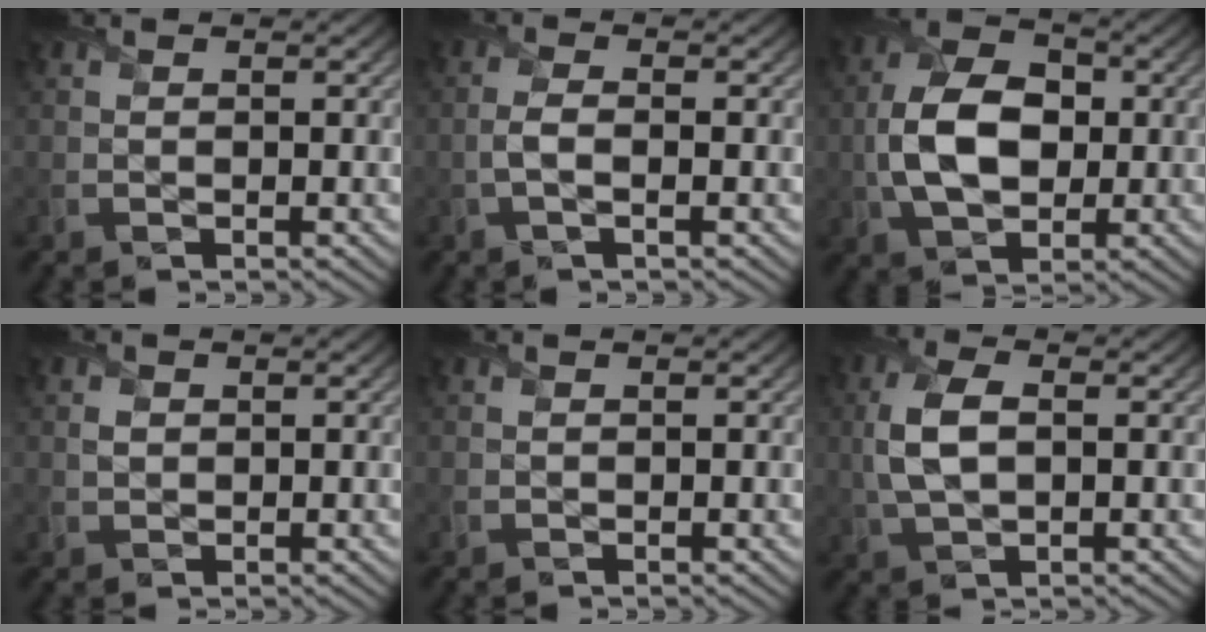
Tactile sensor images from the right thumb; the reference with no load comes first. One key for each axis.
{"total": 2.2, "fx": -0.4, "fy": 0.7, "fz": 2.0, "tx": -0.049, "ty": 0.002, "tz": -0.013}
{"total": 9.7, "fx": -0.4, "fy": 6.4, "fz": 7.3, "tx": -0.164, "ty": 0.001, "tz": -0.012}
{"total": 1.0, "fx": 0.3, "fy": 0.8, "fz": 0.5, "tx": -0.014, "ty": -0.001, "tz": 0.006}
{"total": 0.0}
{"total": 6.1, "fx": 0.3, "fy": 3.3, "fz": 5.2, "tx": -0.131, "ty": 0.005, "tz": 0.005}